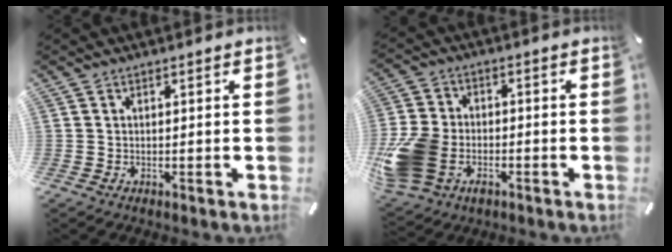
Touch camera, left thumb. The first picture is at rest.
{"total": 13.9, "force": [-4.9, 10.4, 7.8], "torque": [-0.156, 0.033, -0.082]}